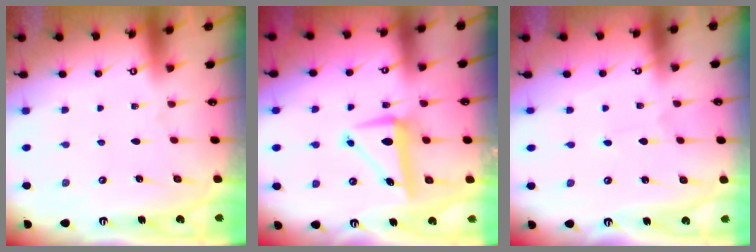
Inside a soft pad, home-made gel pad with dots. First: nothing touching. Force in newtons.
{"total": 6.8, "press": 6.7, "slide": 1.3}
{"total": 0.7, "press": 0.7, "slide": 0.0}